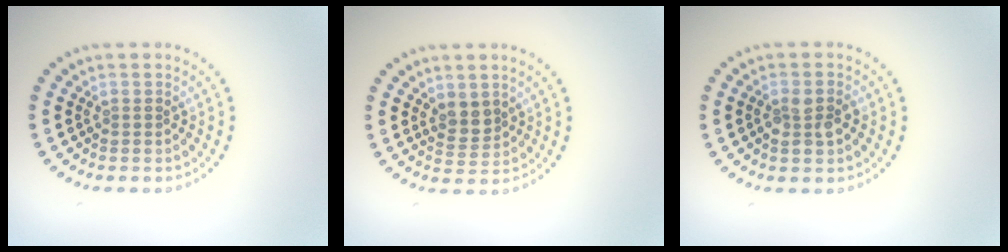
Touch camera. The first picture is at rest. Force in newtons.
{"total": 2.0, "press": 1.8, "slide": 0.9}
{"total": 2.5, "press": 2.5, "slide": 0.4}